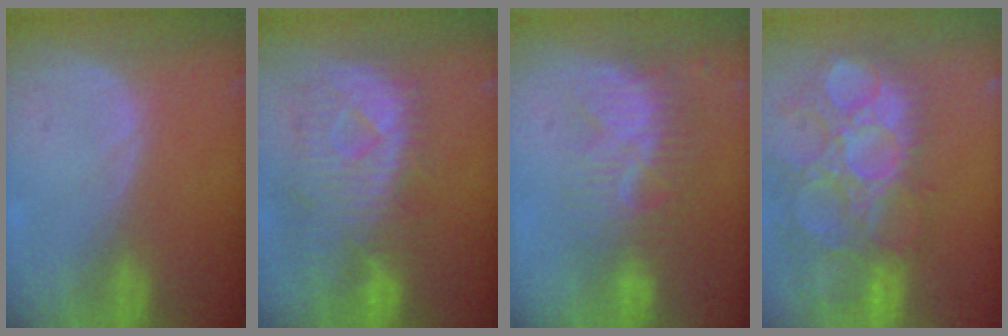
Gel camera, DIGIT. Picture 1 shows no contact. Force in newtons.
{"total": 11.4, "press": 9.8, "slide": 5.8}
{"total": 8.5, "press": 7.6, "slide": 3.8}
{"total": 15.2, "press": 12.6, "slide": 8.5}